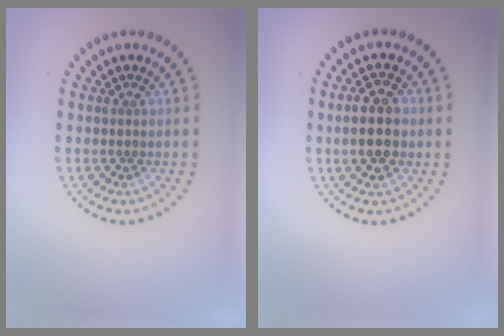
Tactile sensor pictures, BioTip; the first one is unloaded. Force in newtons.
{"total": 3.6, "press": 3.6, "slide": 0.1}